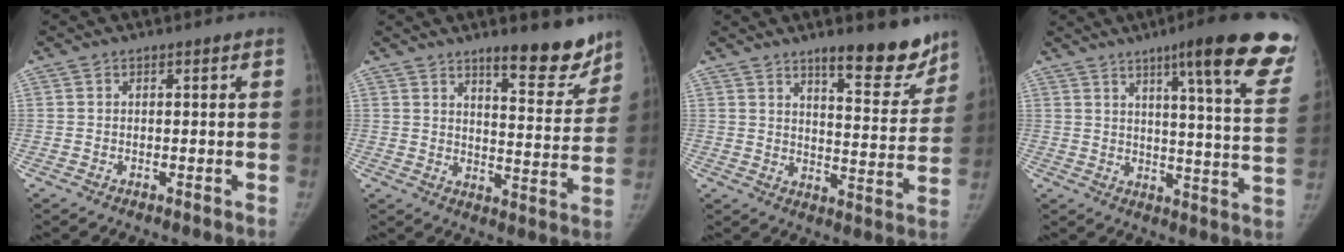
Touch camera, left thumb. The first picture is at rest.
{"total": 11.8, "force": [9.1, 3.2, 6.8], "torque": [-0.048, -0.068, 0.130]}
{"total": 12.7, "force": [9.6, 3.5, 7.5], "torque": [-0.056, -0.070, 0.139]}
{"total": 21.6, "force": [13.4, 2.6, 16.8], "torque": [-0.203, -0.058, 0.168]}